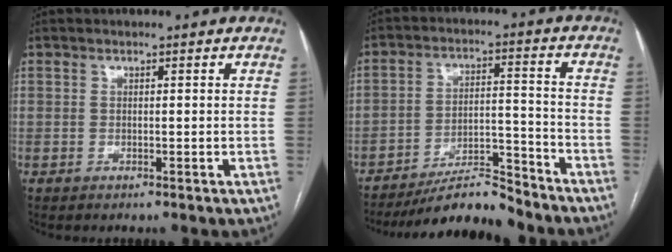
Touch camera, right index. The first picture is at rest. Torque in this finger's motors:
{"motor_torque": [-0.06, -0.10, -0.27, -0.10]}